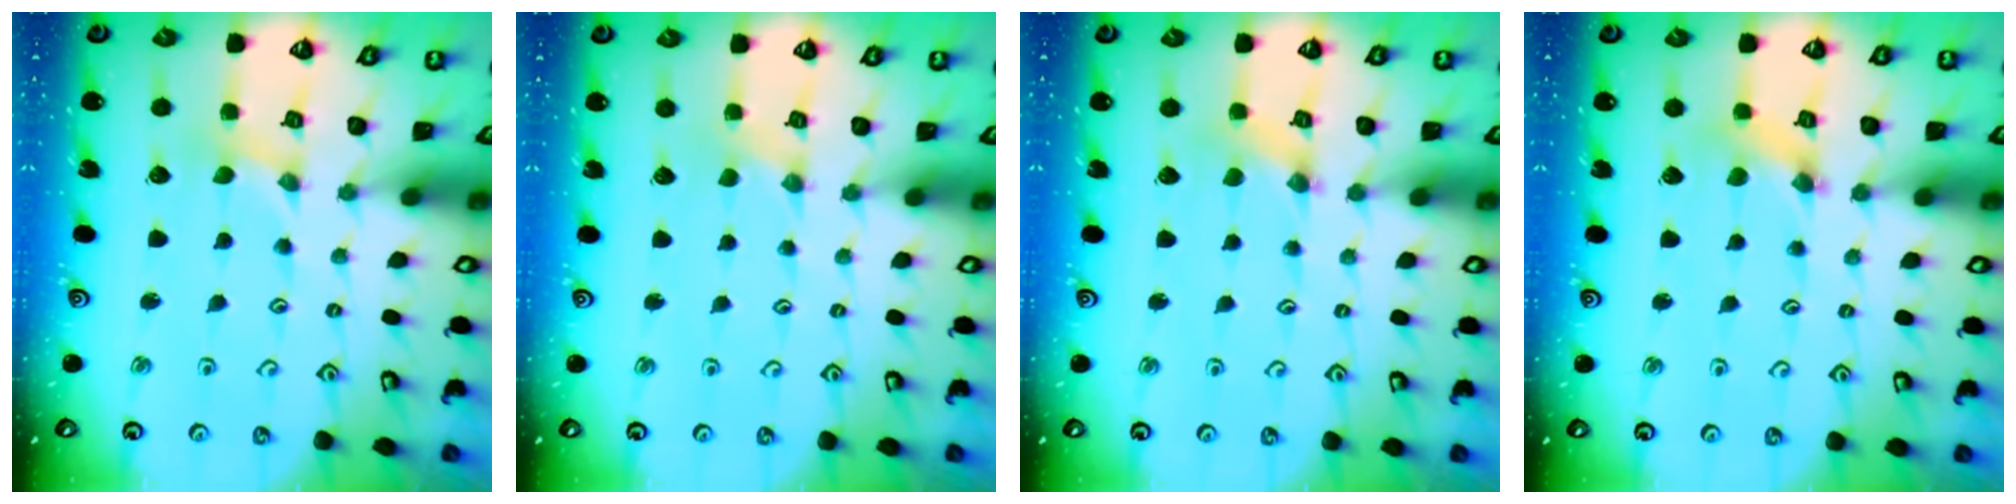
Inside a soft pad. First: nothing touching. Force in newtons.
{"total": 0.0}
{"total": 0.0}
{"total": 1.9, "press": 1.9, "slide": 0.2}